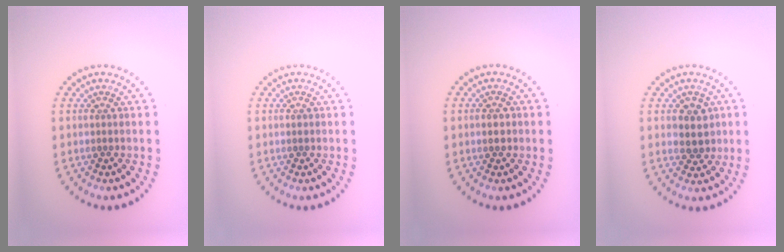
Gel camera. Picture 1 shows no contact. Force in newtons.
{"total": 0.5, "press": 0.5, "slide": 0.1}
{"total": 0.9, "press": 0.9, "slide": 0.0}
{"total": 2.4, "press": 2.3, "slide": 0.9}